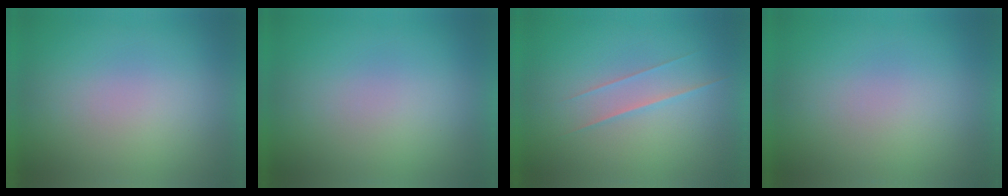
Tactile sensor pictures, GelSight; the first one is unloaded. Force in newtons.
{"total": 0.0}
{"total": 1.6}
{"total": 0.0}